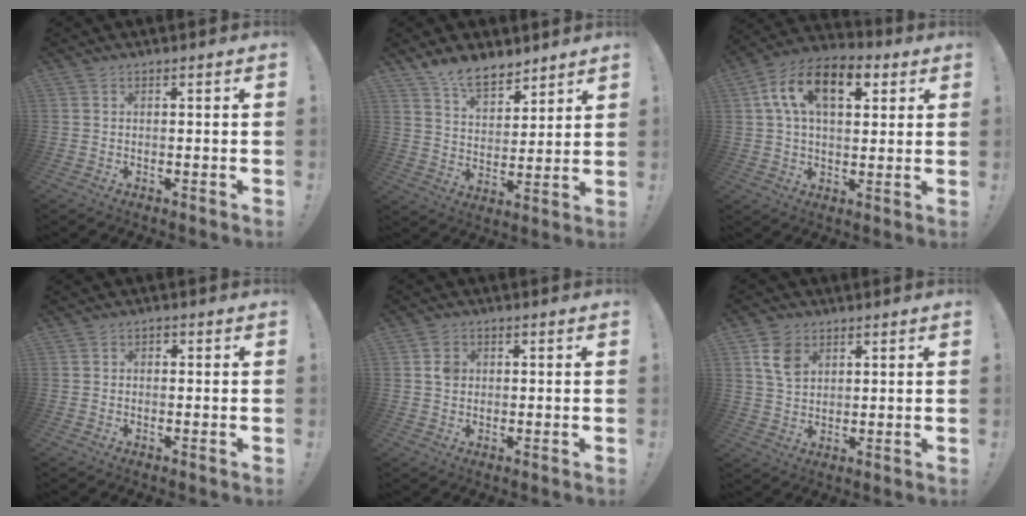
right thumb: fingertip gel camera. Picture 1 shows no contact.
{"total": 10.3, "force": [8.2, 5.0, 3.8], "torque": [-0.067, -0.057, 0.158]}
{"total": 15.7, "force": [5.7, 9.0, 11.6], "torque": [-0.196, -0.003, 0.099]}
{"total": 1.2, "force": [-0.6, 0.9, 0.5], "torque": [-0.010, 0.007, -0.011]}
{"total": 2.9, "force": [0.4, 2.6, 1.3], "torque": [-0.010, 0.000, 0.004]}
{"total": 7.9, "force": [3.5, 5.7, 4.3], "torque": [-0.061, -0.005, 0.068]}